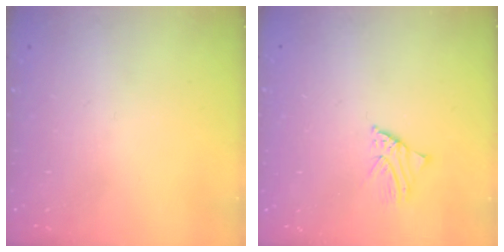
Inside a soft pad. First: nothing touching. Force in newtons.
{"total": 1.7, "press": 1.7, "slide": 0.2}